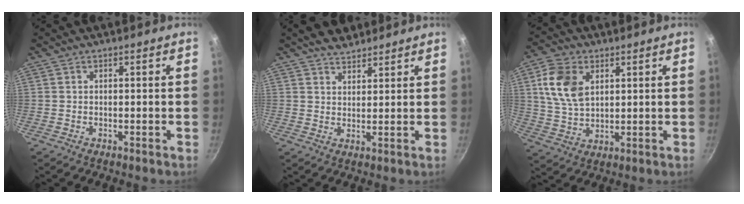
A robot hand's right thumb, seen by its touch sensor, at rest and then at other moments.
{"total": 5.2, "force": [4.3, 2.4, 1.4], "torque": [-0.002, -0.016, 0.073]}
{"total": 10.6, "force": [3.5, 7.1, 7.1], "torque": [-0.120, -0.010, 0.069]}